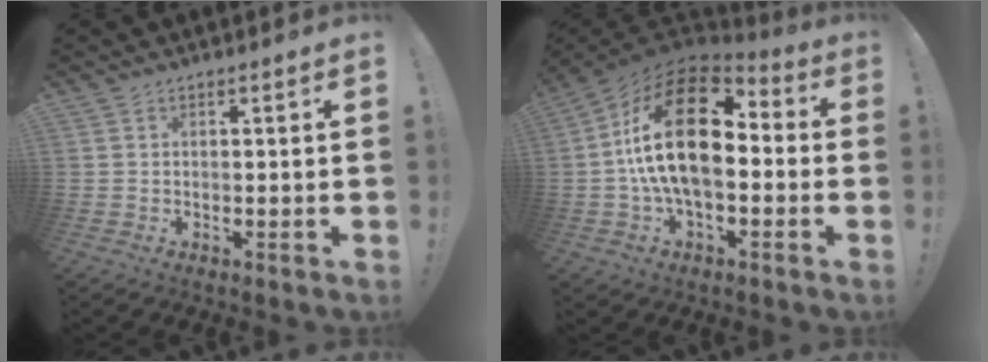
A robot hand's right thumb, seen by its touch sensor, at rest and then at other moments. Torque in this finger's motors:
{"motor_torque": [0.47, 2.06, 1.71, -1.06, 0.62]}